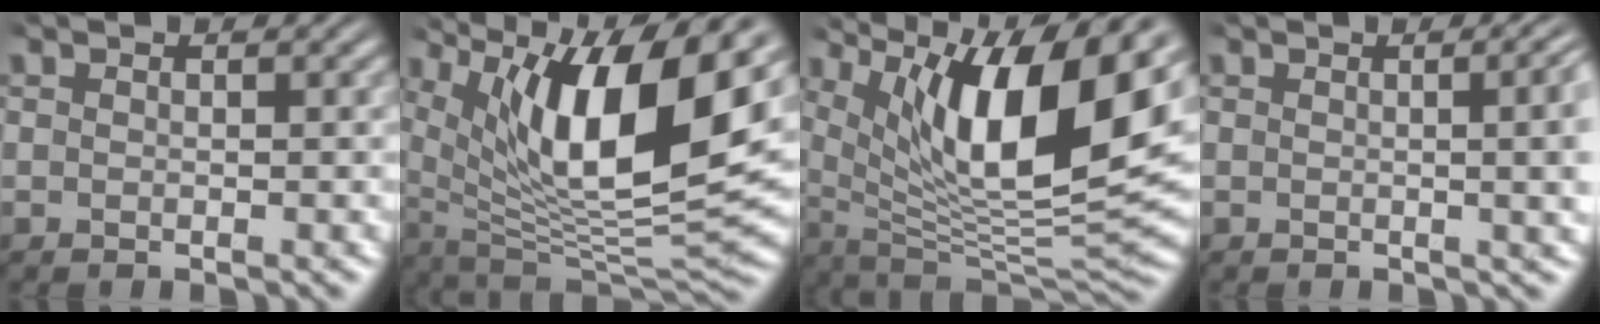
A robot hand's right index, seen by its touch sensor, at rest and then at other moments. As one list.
[{"total": 14.1, "force": [3.0, 6.8, 11.9], "torque": [-0.198, -0.012, 0.058]}, {"total": 14.1, "force": [3.5, 6.1, 12.2], "torque": [-0.194, -0.005, 0.063]}, {"total": 4.1, "force": [0.6, 1.2, 3.9], "torque": [-0.029, 0.021, -0.002]}]